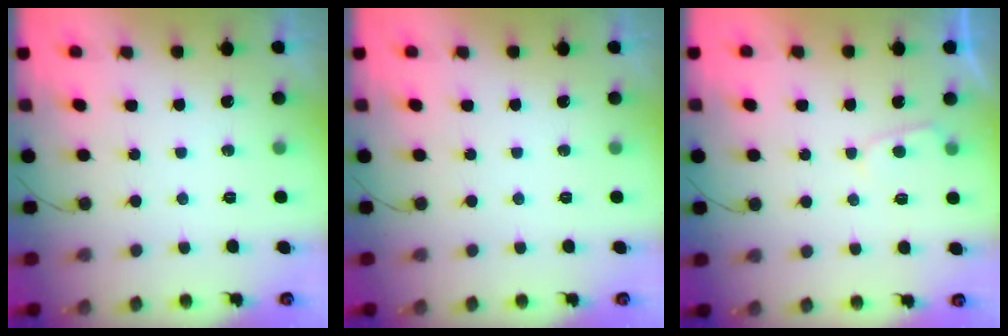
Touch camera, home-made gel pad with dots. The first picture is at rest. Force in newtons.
{"total": 0.0}
{"total": 2.3, "press": 2.3, "slide": 0.2}